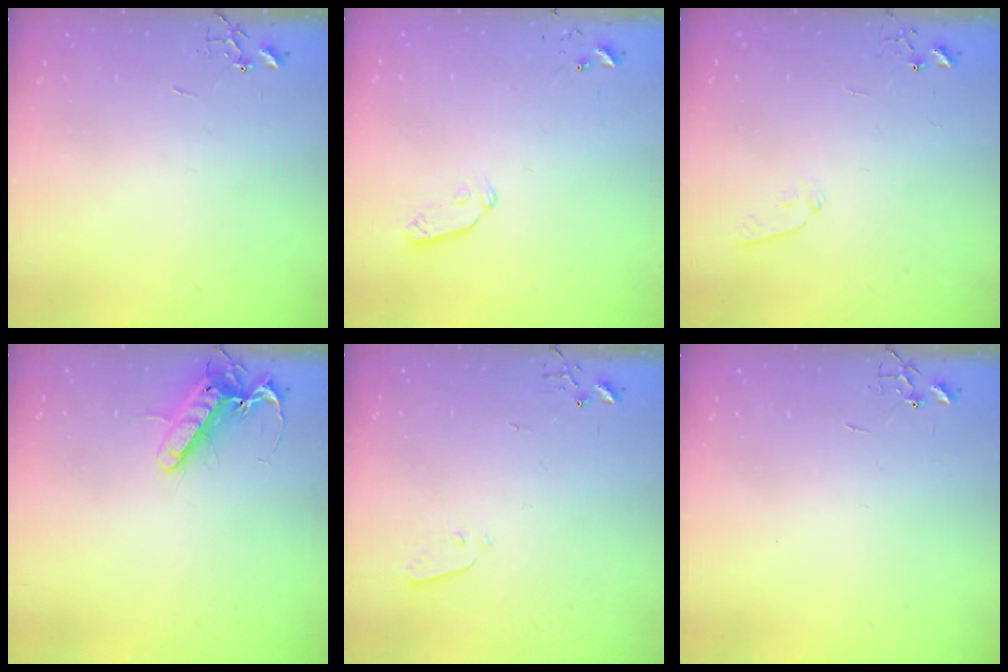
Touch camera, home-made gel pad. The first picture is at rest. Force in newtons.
{"total": 5.6, "press": 5.6, "slide": 0.3}
{"total": 4.8, "press": 4.7, "slide": 1.0}
{"total": 13.9, "press": 13.8, "slide": 1.7}
{"total": 2.9, "press": 2.9, "slide": 0.4}
{"total": 0.0}